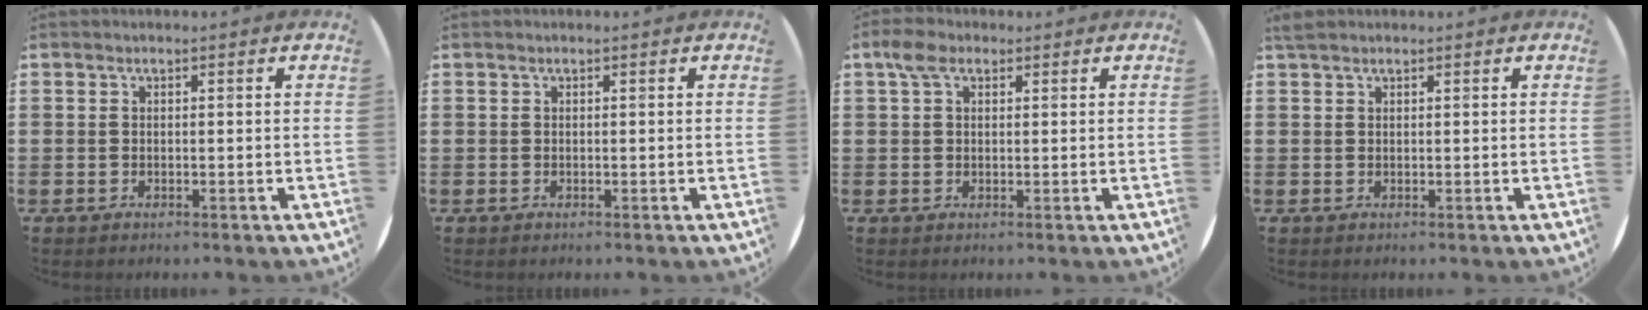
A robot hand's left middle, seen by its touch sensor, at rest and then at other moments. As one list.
[{"total": 0.0}, {"total": 3.0, "force": [1.8, 1.7, 1.6], "torque": [-0.028, 0.007, 0.031]}, {"total": 0.9, "force": [0.9, 0.2, 0.3], "torque": [-0.007, 0.003, 0.016]}]